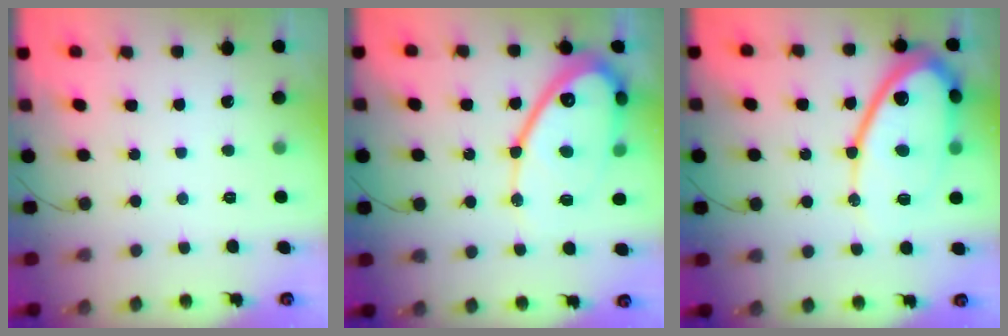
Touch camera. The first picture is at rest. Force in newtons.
{"total": 18.6, "press": 18.5, "slide": 1.7}
{"total": 16.3, "press": 16.2, "slide": 1.9}